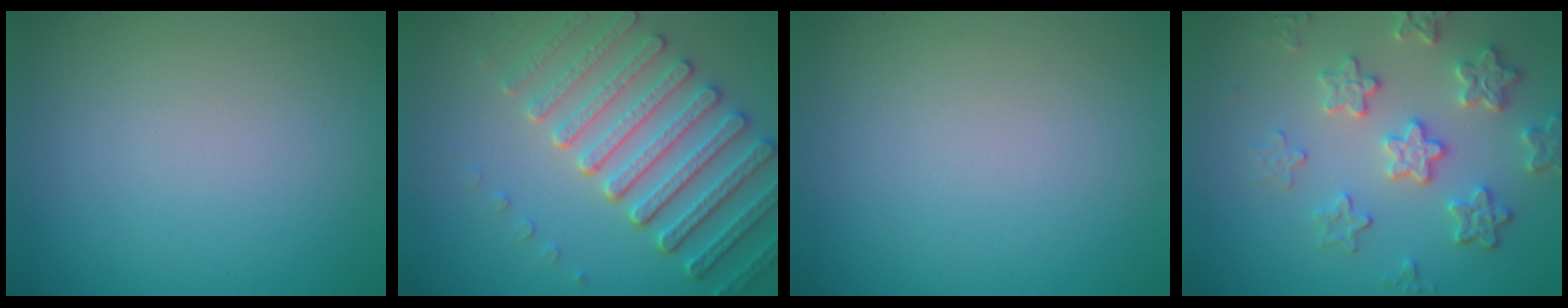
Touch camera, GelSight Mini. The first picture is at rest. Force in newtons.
{"total": 5.9, "press": 5.3, "slide": 2.6}
{"total": 0.0}
{"total": 4.8, "press": 4.1, "slide": 2.6}